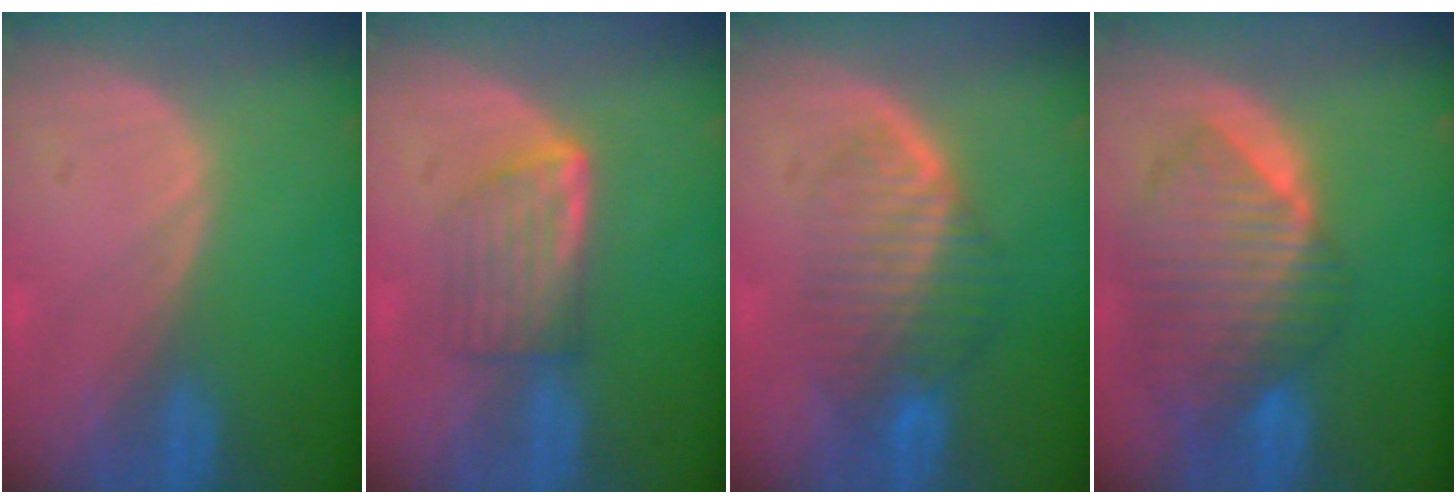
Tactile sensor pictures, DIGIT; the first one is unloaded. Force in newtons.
{"total": 5.8, "press": 5.4, "slide": 2.2}
{"total": 7.4, "press": 6.8, "slide": 3.0}
{"total": 10.4, "press": 9.0, "slide": 5.1}